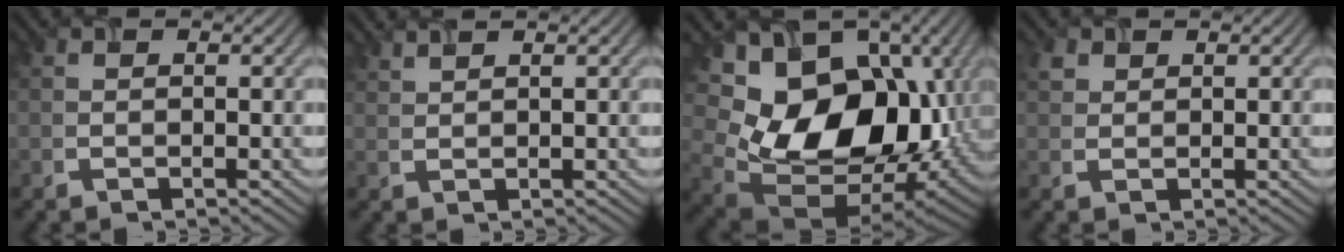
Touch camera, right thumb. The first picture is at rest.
{"total": 1.4, "force": [1.3, 0.1, 0.6], "torque": [-0.018, 0.000, 0.030]}
{"total": 18.6, "force": [2.2, 13.5, 12.6], "torque": [-0.223, -0.045, 0.068]}
{"total": 1.3, "force": [0.9, 0.9, 0.3], "torque": [-0.010, -0.001, 0.020]}